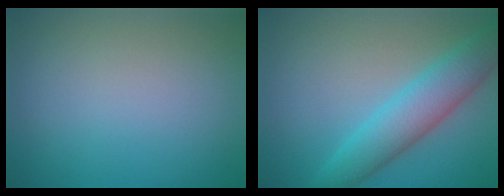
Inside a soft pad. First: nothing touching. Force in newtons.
{"total": 5.4, "press": 5.4, "slide": 0.1}